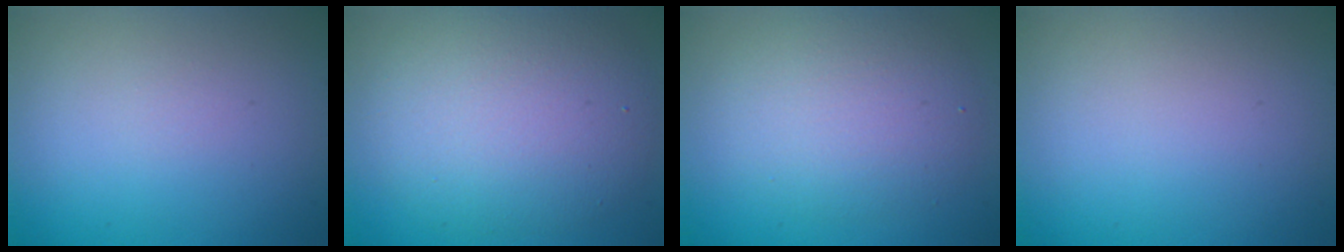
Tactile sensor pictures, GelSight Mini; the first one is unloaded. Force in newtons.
{"total": 7.8, "press": 7.8, "slide": 0.3}
{"total": 4.5, "press": 4.5, "slide": 0.4}
{"total": 0.0}